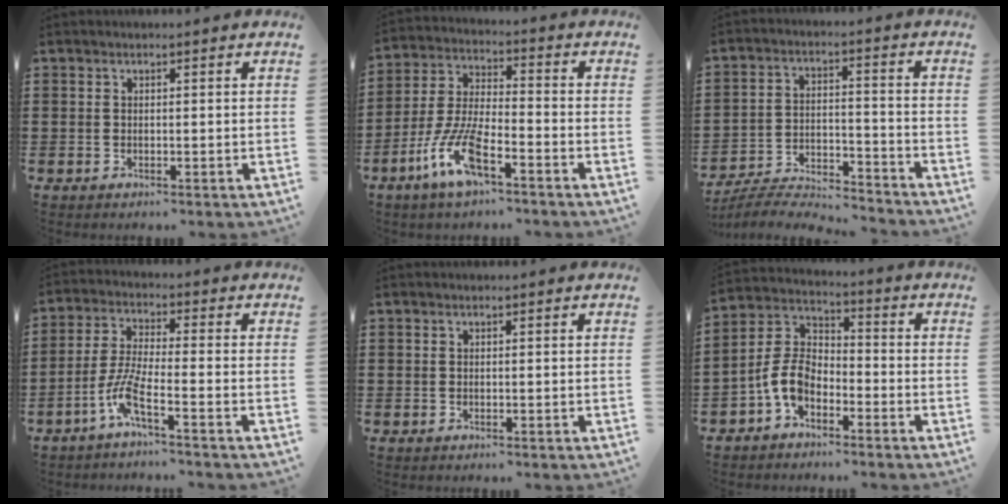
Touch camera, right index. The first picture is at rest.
{"total": 9.5, "force": [-5.4, 2.2, 7.4], "torque": [-0.188, -0.013, -0.110]}
{"total": 6.1, "force": [-5.9, 0.4, 1.1], "torque": [-0.029, 0.003, -0.120]}
{"total": 6.4, "force": [-3.8, 0.8, 5.1], "torque": [-0.129, -0.013, -0.079]}
{"total": 0.0}
{"total": 7.5, "force": [-3.6, 4.4, 4.9], "torque": [-0.130, 0.003, -0.078]}